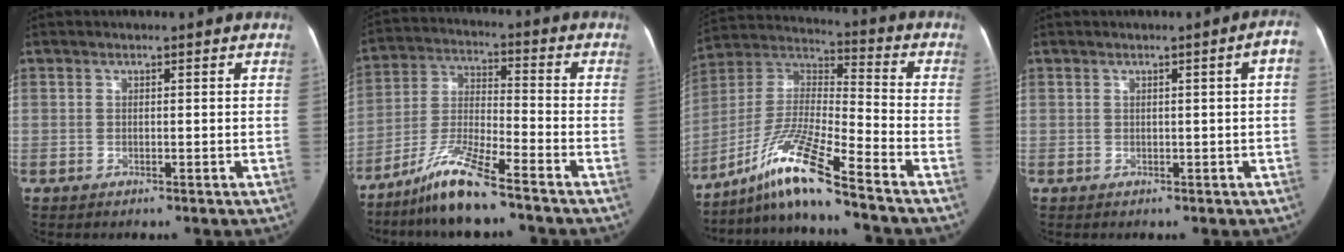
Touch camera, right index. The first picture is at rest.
{"total": 9.9, "force": [-7.8, 0.1, 6.2], "torque": [-0.134, -0.019, -0.148]}
{"total": 14.7, "force": [-10.7, -0.6, 10.0], "torque": [-0.213, -0.004, -0.196]}
{"total": 2.7, "force": [0.3, 0.0, 2.7], "torque": [-0.028, 0.008, 0.003]}